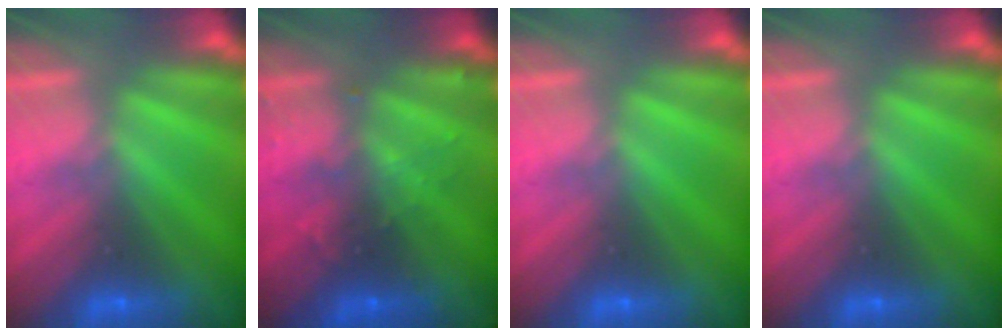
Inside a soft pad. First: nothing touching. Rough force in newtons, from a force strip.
{"total": 3.0}
{"total": 0.0}
{"total": 0.0}